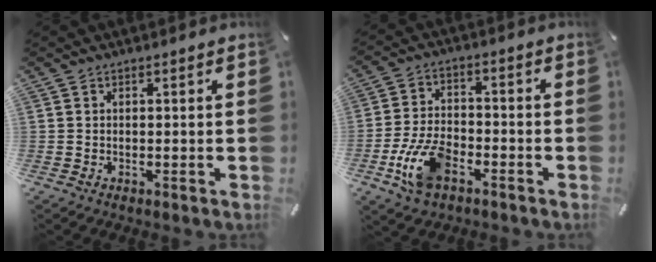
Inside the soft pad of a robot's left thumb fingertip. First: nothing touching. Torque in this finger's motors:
{"motor_torque": [1.23, 1.70, 1.02, 0.67, 0.09]}